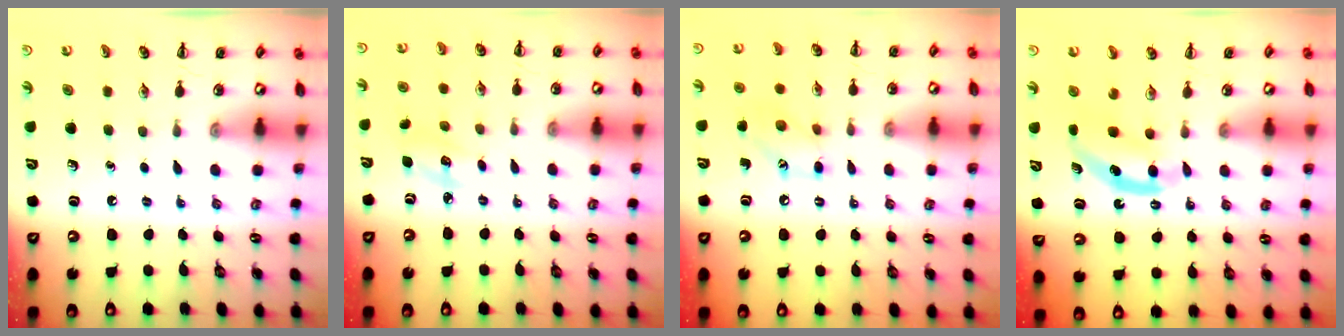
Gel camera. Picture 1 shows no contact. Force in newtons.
{"total": 3.7, "press": 3.6, "slide": 0.8}
{"total": 9.7, "press": 9.7, "slide": 1.0}
{"total": 5.9, "press": 5.9, "slide": 0.7}